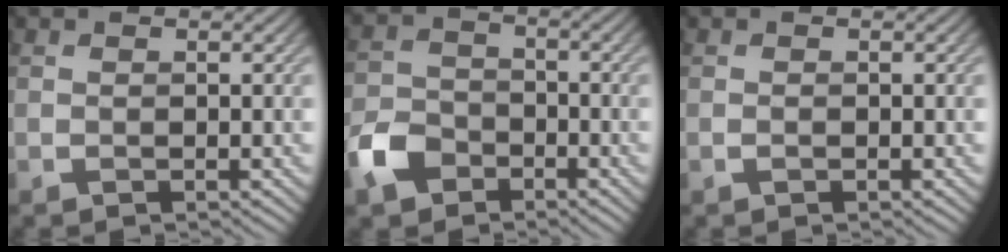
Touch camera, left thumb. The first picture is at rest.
{"total": 5.6, "force": [-3.4, 3.8, 2.4], "torque": [-0.060, -0.002, -0.079]}
{"total": 0.5, "force": [-0.3, 0.2, 0.3], "torque": [-0.008, -0.001, -0.004]}